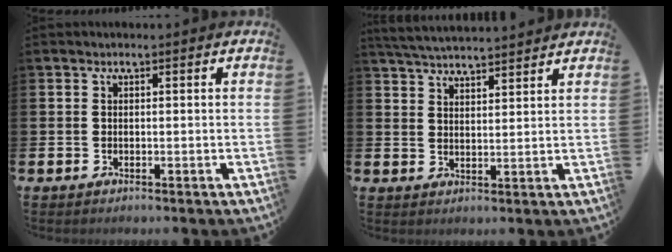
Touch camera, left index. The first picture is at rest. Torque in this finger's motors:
{"motor_torque": [0.52, -0.82, 0.20, 0.07]}